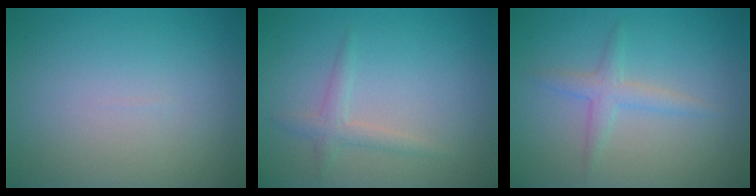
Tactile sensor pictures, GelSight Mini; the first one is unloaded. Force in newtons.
{"total": 1.6, "press": 1.6, "slide": 0.0}
{"total": 2.0, "press": 2.0, "slide": 0.1}